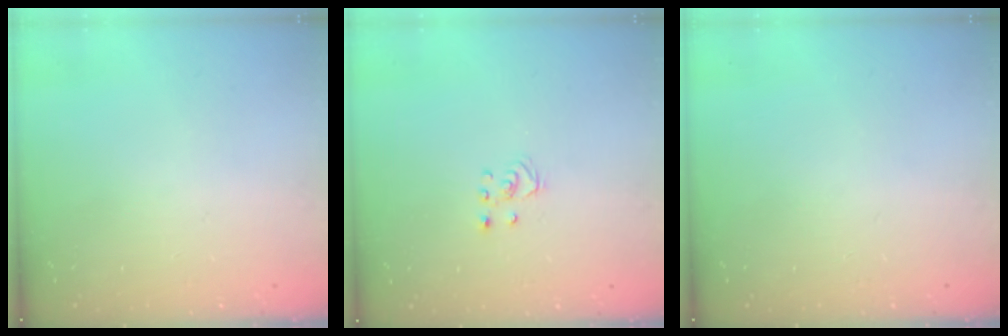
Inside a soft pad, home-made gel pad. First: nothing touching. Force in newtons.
{"total": 2.5, "press": 2.5, "slide": 0.2}
{"total": 0.0}